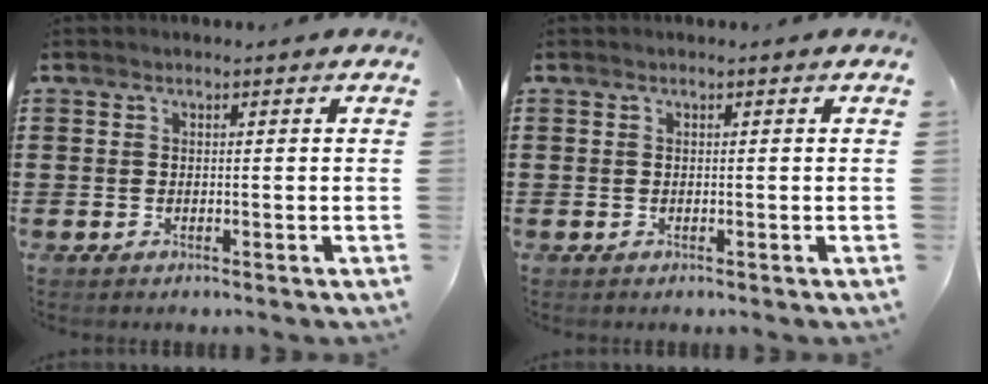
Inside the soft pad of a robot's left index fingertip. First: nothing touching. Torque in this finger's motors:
{"motor_torque": [0.00, 0.00, 0.00, 0.00]}